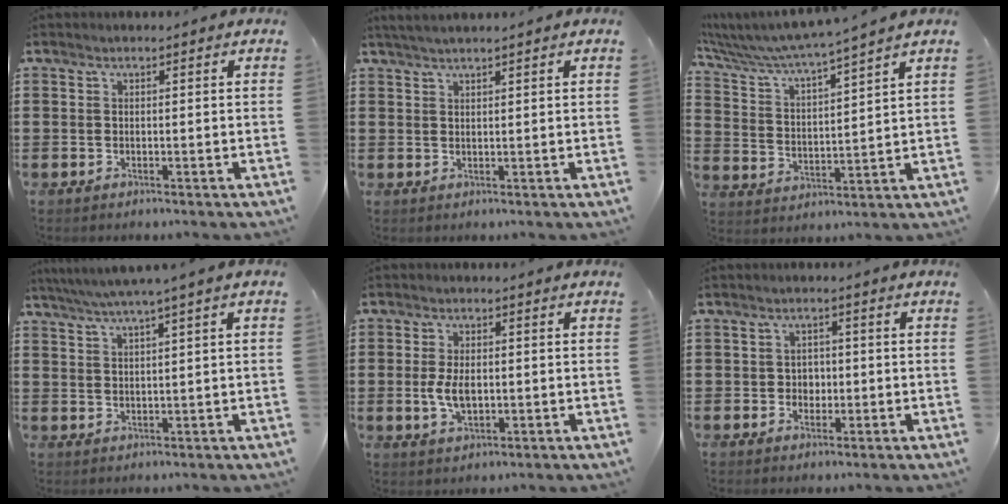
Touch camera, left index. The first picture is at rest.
{"total": 1.5, "force": [1.4, -0.2, 0.6], "torque": [-0.014, -0.001, 0.027]}
{"total": 4.7, "force": [4.4, -1.1, 1.3], "torque": [-0.050, -0.038, 0.066]}
{"total": 3.2, "force": [2.1, -0.5, 2.4], "torque": [-0.051, -0.005, 0.034]}
{"total": 4.8, "force": [-0.2, 2.6, 4.0], "torque": [-0.090, 0.001, -0.007]}
{"total": 2.1, "force": [-0.2, 1.9, 0.9], "torque": [-0.024, 0.006, -0.008]}